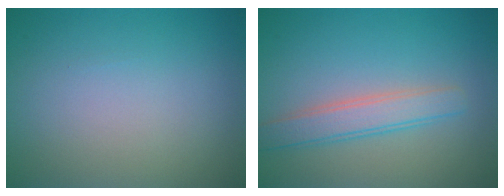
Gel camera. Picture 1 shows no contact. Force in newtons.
{"total": 3.1, "press": 3.1, "slide": 0.0}